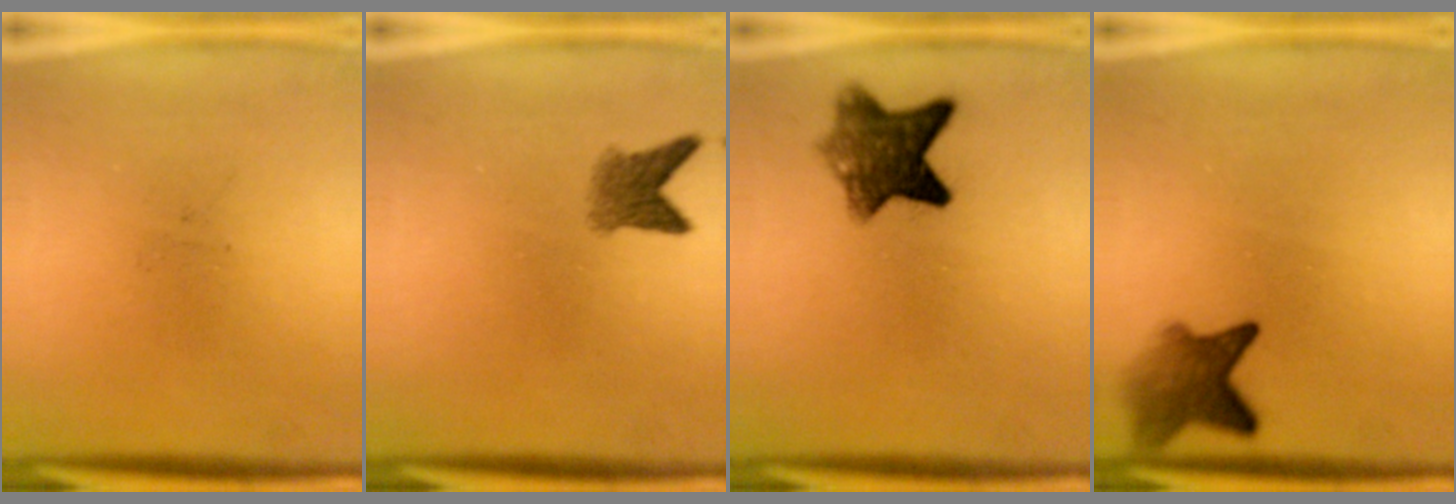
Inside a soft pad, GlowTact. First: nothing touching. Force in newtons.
{"total": 3.1}
{"total": 7.7}
{"total": 5.0}